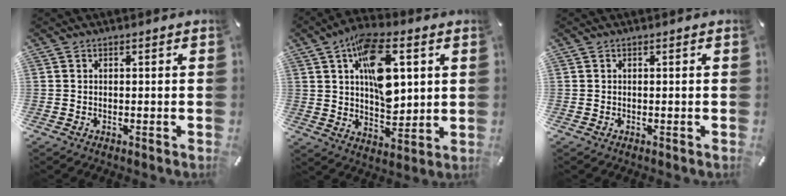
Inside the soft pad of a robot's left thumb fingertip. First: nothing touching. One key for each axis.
{"total": 16.2, "fx": 5.1, "fy": 9.2, "fz": 12.4, "tx": -0.189, "ty": -0.006, "tz": 0.089}
{"total": 0.0}